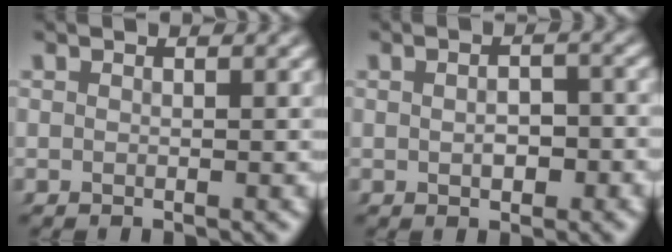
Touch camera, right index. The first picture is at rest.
{"total": 1.8, "force": [-0.6, 1.1, 1.2], "torque": [-0.017, -0.004, -0.010]}